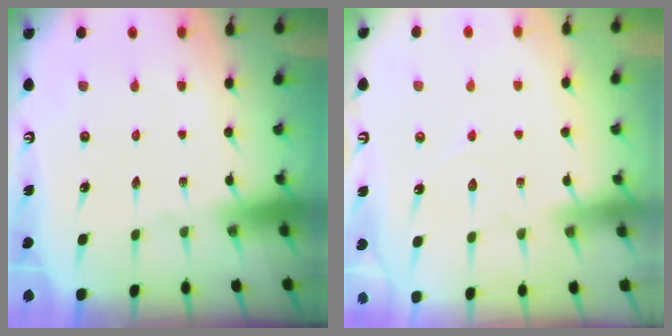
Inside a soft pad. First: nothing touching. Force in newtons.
{"total": 4.4, "press": 4.3, "slide": 0.5}